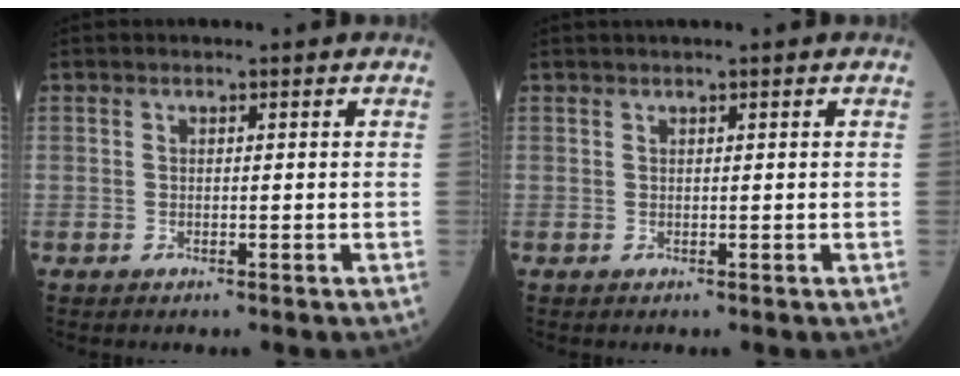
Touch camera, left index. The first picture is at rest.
{"total": 0.8, "force": [0.7, -0.2, 0.5], "torque": [-0.009, 0.012, 0.016]}